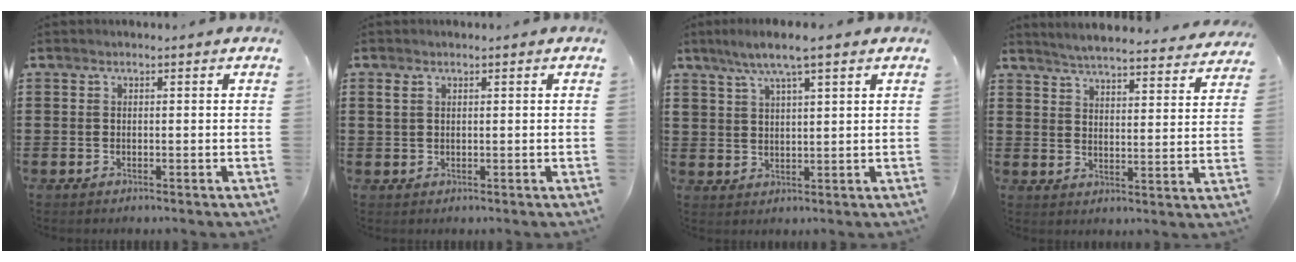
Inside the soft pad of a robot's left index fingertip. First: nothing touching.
{"total": 1.4, "force": [0.7, 0.7, 0.9], "torque": [-0.021, 0.003, 0.014]}
{"total": 5.5, "force": [4.0, 0.6, 3.7], "torque": [-0.079, -0.003, 0.071]}
{"total": 4.4, "force": [4.3, -0.5, 0.6], "torque": [-0.034, -0.033, 0.071]}